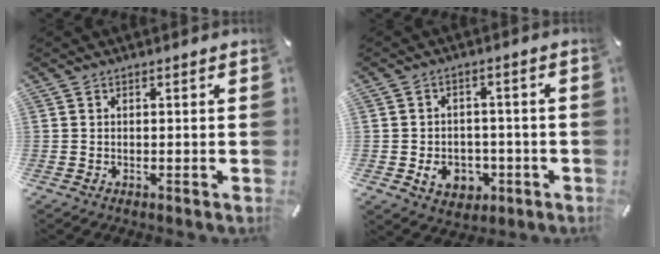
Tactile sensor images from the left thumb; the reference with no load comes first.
{"total": 7.4, "force": [-1.8, 6.2, 3.6], "torque": [-0.058, 0.012, -0.028]}